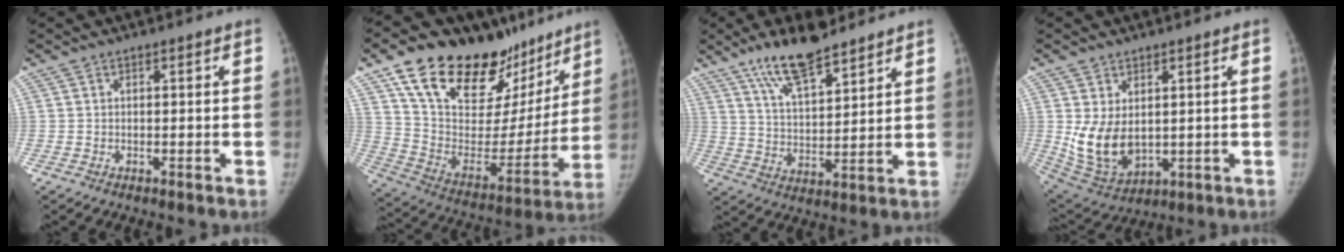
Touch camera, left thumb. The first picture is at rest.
{"total": 30.6, "force": [20.7, 15.4, 16.5], "torque": [-0.222, -0.060, 0.333]}
{"total": 12.7, "force": [9.4, 3.8, 7.7], "torque": [-0.118, -0.050, 0.172]}
{"total": 10.5, "force": [1.1, 7.1, 7.6], "torque": [-0.128, -0.020, 0.048]}